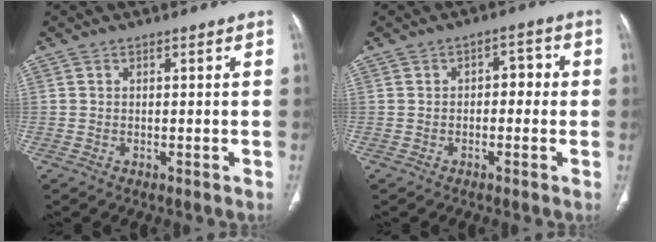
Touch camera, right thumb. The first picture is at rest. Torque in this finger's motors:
{"motor_torque": [-0.45, 0.33, 0.03, 0.19, 0.09]}